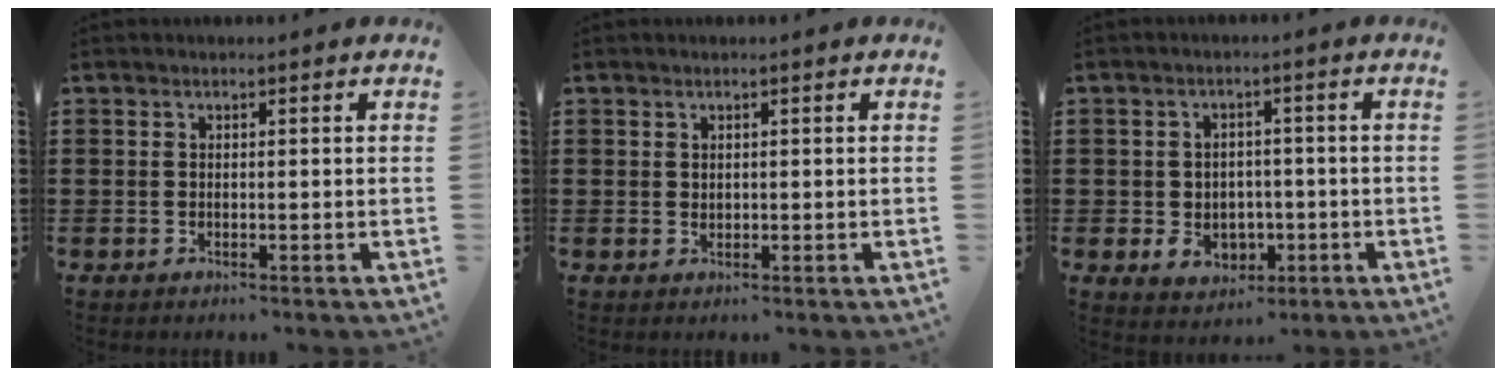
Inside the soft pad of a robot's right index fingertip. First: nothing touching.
{"total": 0.7, "force": [0.5, 0.5, 0.0], "torque": [-0.001, 0.004, 0.009]}
{"total": 4.1, "force": [-0.7, 3.7, 1.6], "torque": [-0.033, 0.008, -0.015]}